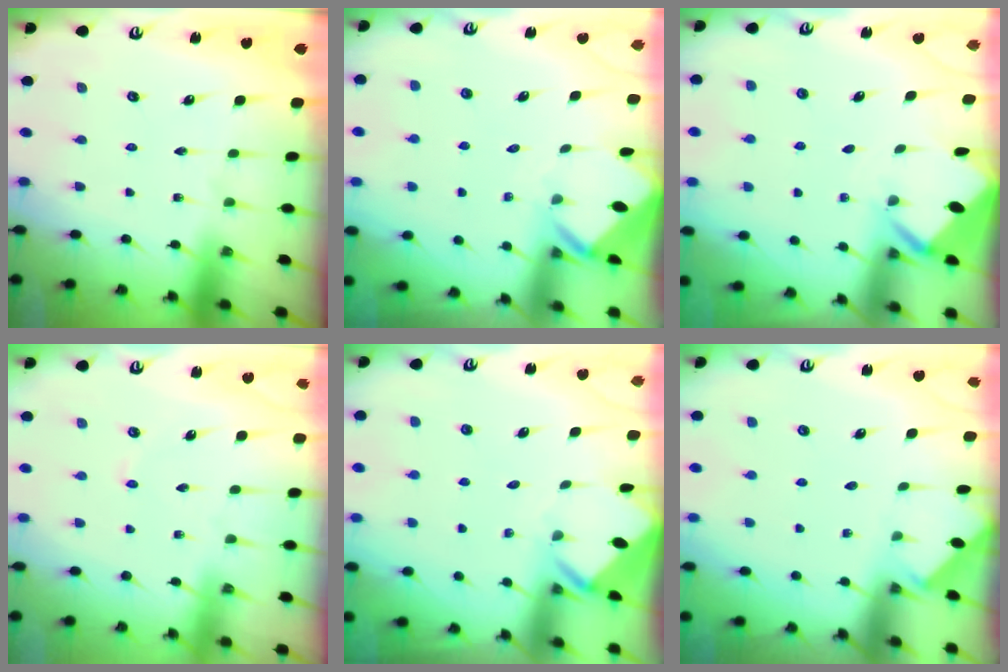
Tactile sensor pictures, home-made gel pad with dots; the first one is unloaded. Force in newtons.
{"total": 2.5, "press": 2.5, "slide": 0.1}
{"total": 2.9, "press": 2.9, "slide": 0.2}
{"total": 1.5, "press": 1.4, "slide": 0.4}
{"total": 3.7, "press": 3.7, "slide": 0.3}
{"total": 1.3, "press": 1.3, "slide": 0.3}